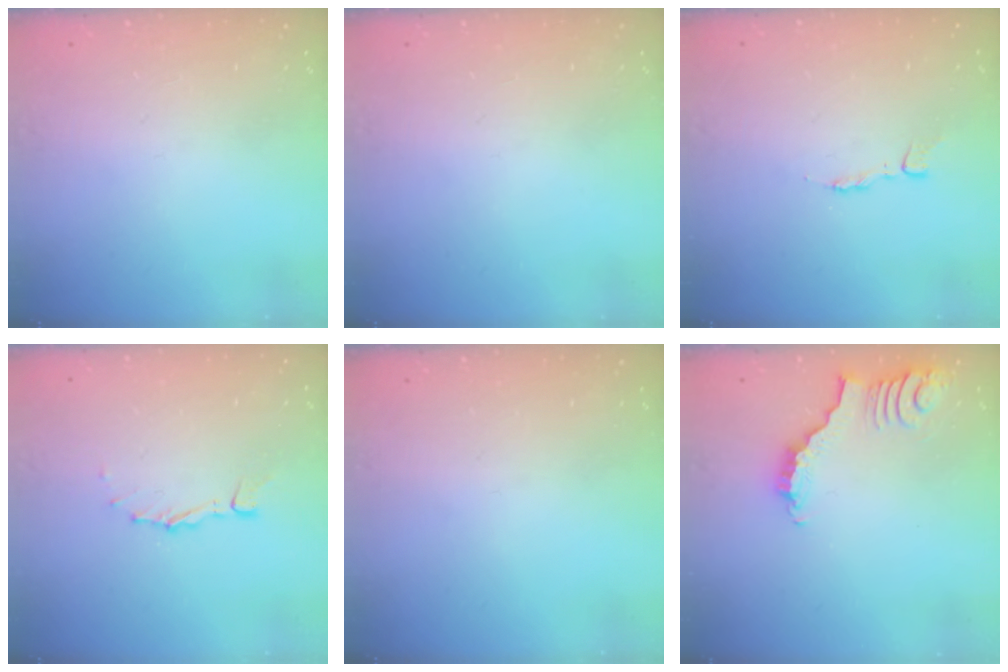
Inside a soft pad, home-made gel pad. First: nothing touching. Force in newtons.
{"total": 0.0}
{"total": 3.5, "press": 3.5, "slide": 0.3}
{"total": 3.9, "press": 3.9, "slide": 0.3}
{"total": 0.0}
{"total": 3.0, "press": 2.9, "slide": 0.5}